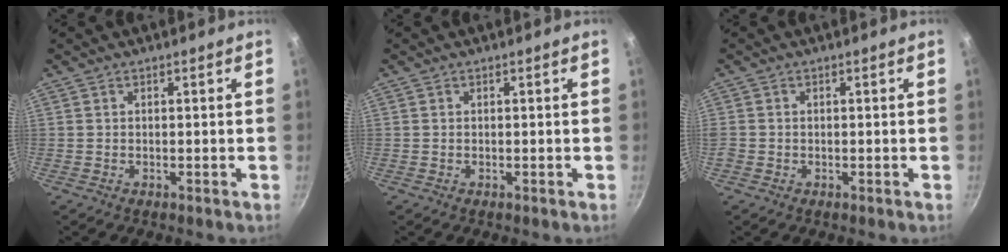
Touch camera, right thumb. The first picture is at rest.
{"total": 0.0}
{"total": 1.3, "force": [-0.4, 1.1, 0.4], "torque": [-0.007, 0.001, -0.009]}